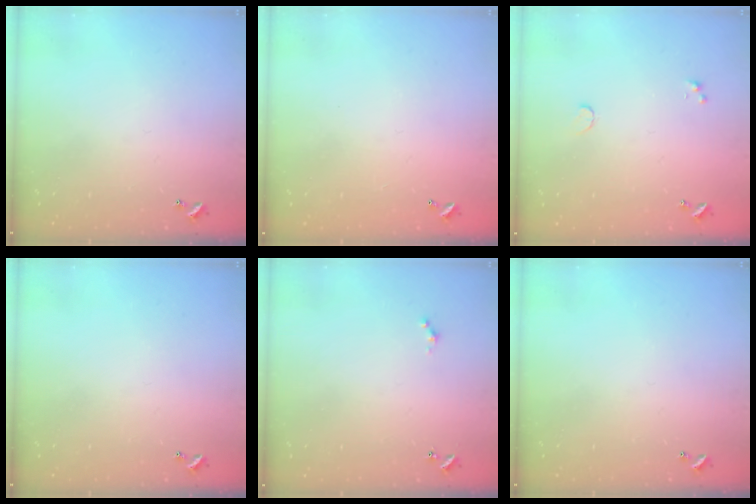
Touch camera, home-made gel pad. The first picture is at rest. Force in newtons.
{"total": 2.8, "press": 2.8, "slide": 0.1}
{"total": 0.5, "press": 0.4, "slide": 0.3}
{"total": 0.0}
{"total": 0.0}
{"total": 0.0}